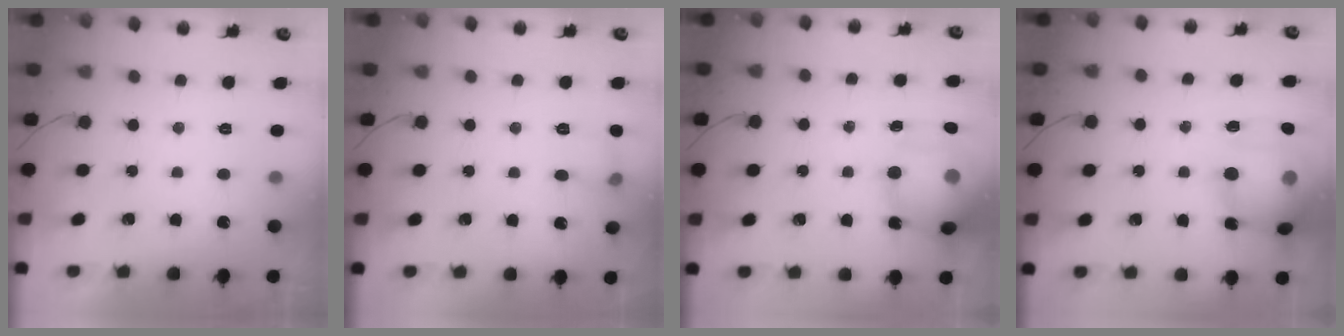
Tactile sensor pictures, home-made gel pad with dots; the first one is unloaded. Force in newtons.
{"total": 6.9, "press": 6.7, "slide": 1.7}
{"total": 16.2, "press": 15.9, "slide": 3.1}
{"total": 17.0, "press": 16.8, "slide": 2.7}